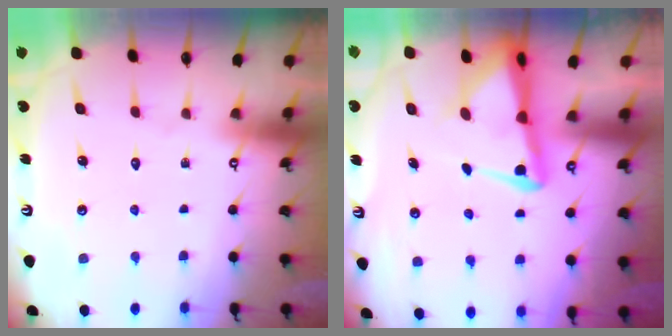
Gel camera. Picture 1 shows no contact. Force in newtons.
{"total": 6.6, "press": 6.6, "slide": 0.7}